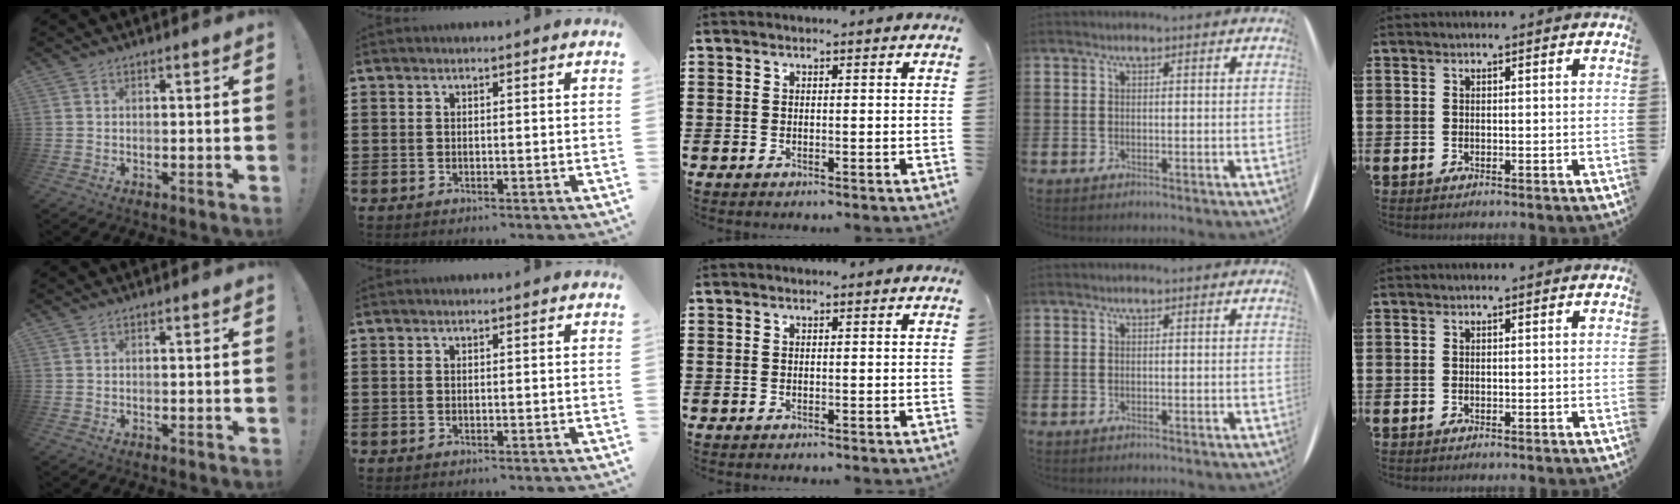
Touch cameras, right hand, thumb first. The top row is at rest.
{}